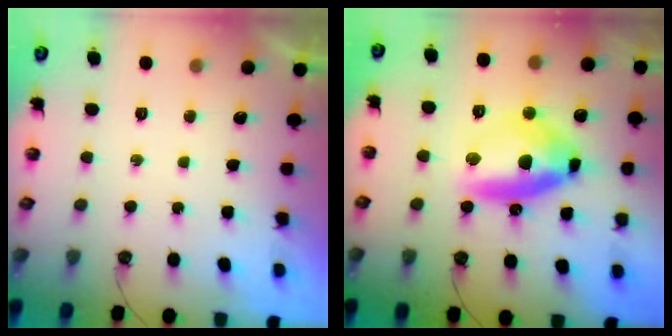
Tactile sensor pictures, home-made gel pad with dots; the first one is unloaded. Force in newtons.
{"total": 13.7, "press": 13.5, "slide": 2.0}